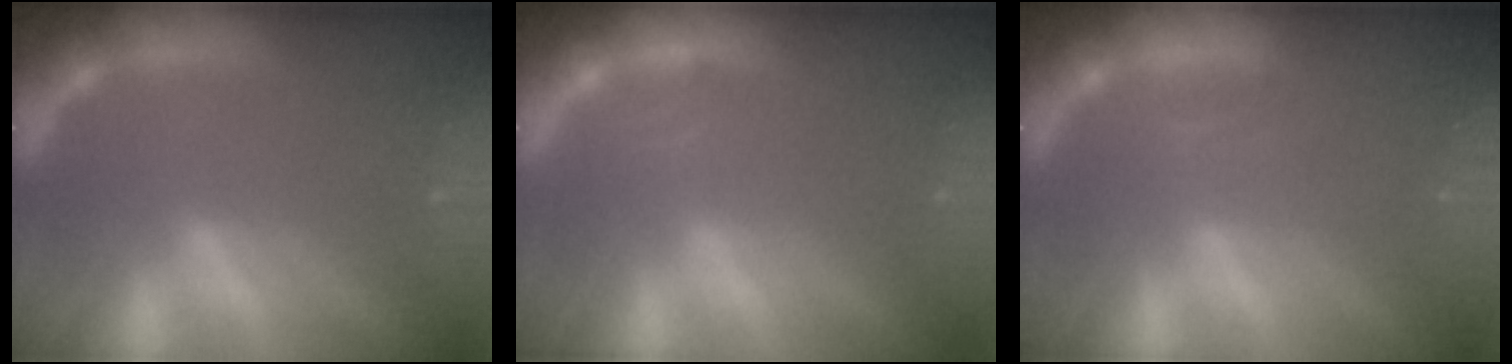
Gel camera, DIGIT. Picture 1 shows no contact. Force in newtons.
{"total": 0.9}
{"total": 0.9}